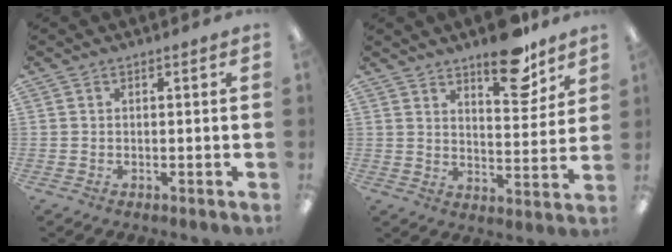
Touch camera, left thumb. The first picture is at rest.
{"total": 8.4, "force": [6.5, 3.3, 4.1], "torque": [-0.033, -0.043, 0.107]}